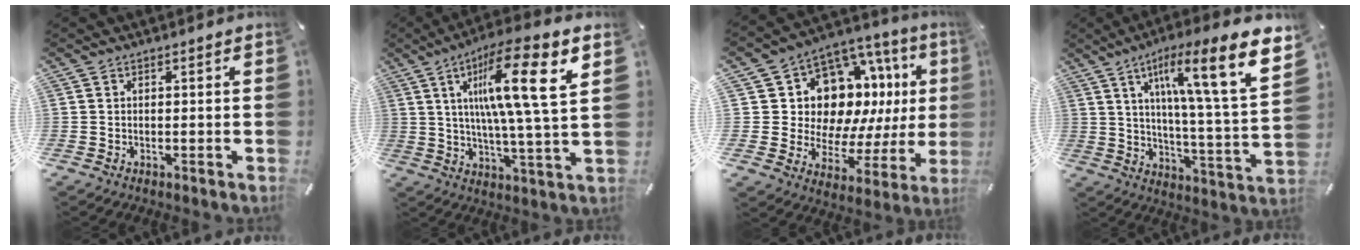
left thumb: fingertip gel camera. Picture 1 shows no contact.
{"total": 17.5, "force": [6.0, 1.9, 16.3], "torque": [-0.296, -0.020, 0.076]}
{"total": 13.8, "force": [5.9, 10.6, 6.6], "torque": [-0.107, -0.073, 0.121]}
{"total": 19.1, "force": [9.6, 3.4, 16.2], "torque": [-0.248, -0.059, 0.131]}